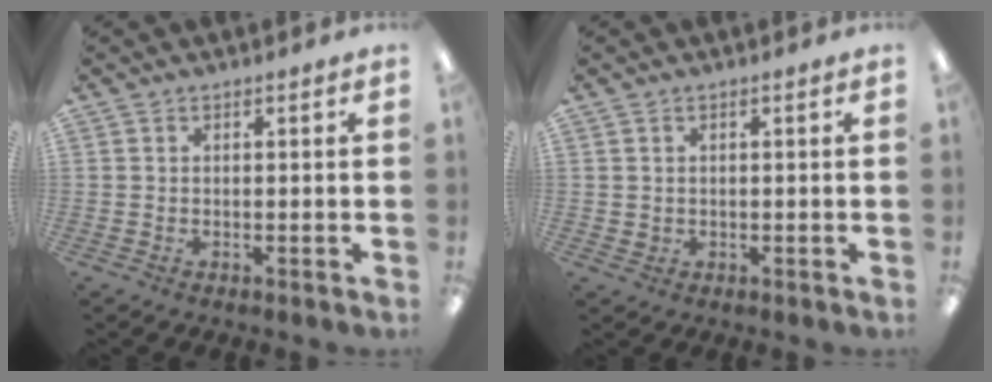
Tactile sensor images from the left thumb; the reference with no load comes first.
{"total": 1.3, "force": [0.5, 1.1, 0.1], "torque": [0.005, 0.000, 0.006]}